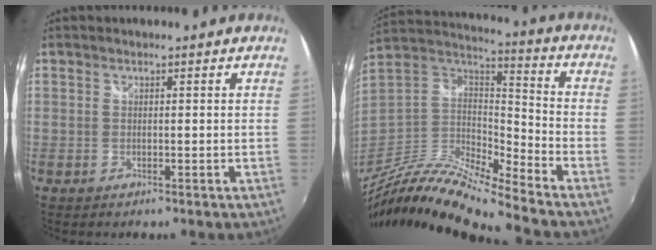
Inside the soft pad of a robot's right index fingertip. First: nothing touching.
{"total": 18.3, "force": [-15.1, 1.7, 10.1], "torque": [-0.198, -0.020, -0.300]}